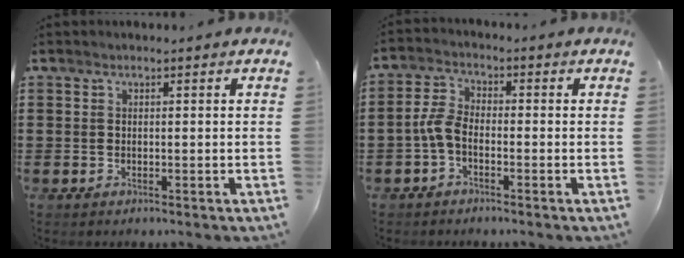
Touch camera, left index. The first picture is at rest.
{"total": 4.0, "force": [-1.7, 2.0, 3.0], "torque": [-0.082, 0.002, -0.039]}